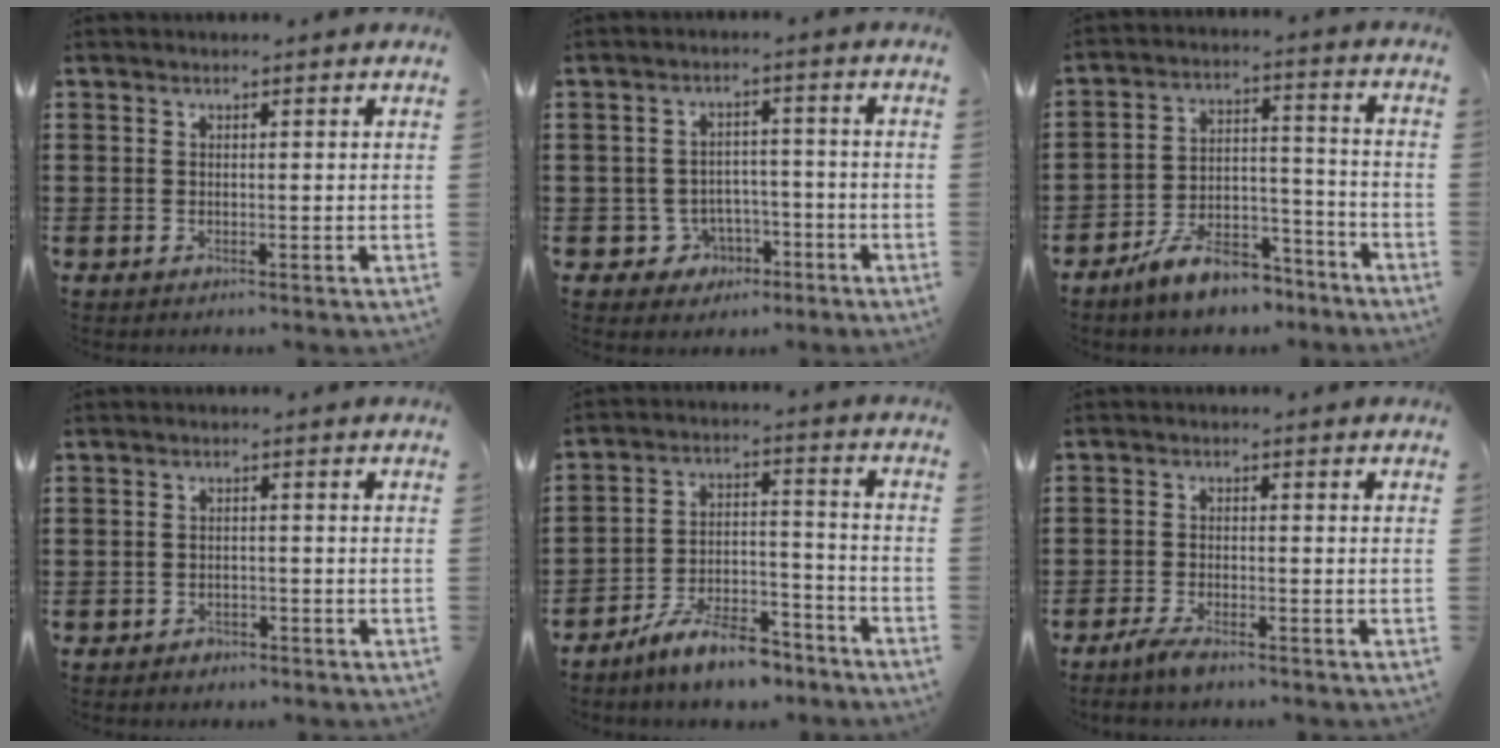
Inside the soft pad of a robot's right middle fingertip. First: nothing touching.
{"total": 3.2, "force": [-2.1, 2.3, 0.7], "torque": [-0.023, 0.005, -0.048]}
{"total": 8.8, "force": [-7.5, 2.9, 3.4], "torque": [-0.062, 0.027, -0.144]}
{"total": 1.4, "force": [-1.2, 0.6, 0.1], "torque": [-0.006, 0.002, -0.028]}
{"total": 9.4, "force": [-8.1, 2.1, 4.2], "torque": [-0.080, 0.023, -0.155]}
{"total": 2.6, "force": [-1.9, 0.4, 1.8], "torque": [-0.052, -0.005, -0.042]}